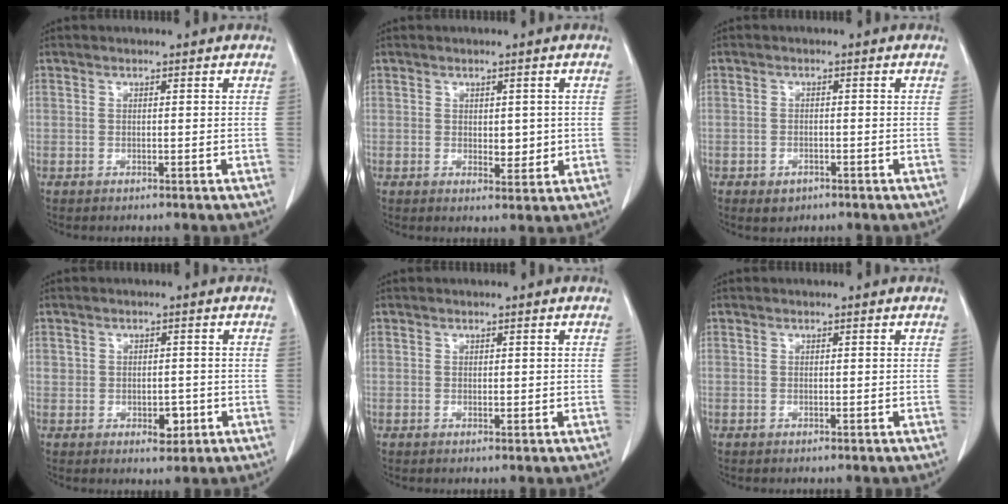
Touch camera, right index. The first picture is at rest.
{"total": 3.2, "force": [0.2, 1.7, 2.7], "torque": [-0.034, -0.007, 0.009]}
{"total": 2.0, "force": [-1.1, 1.5, 0.8], "torque": [-0.010, 0.002, -0.005]}
{"total": 3.2, "force": [-0.6, 2.2, 2.2], "torque": [-0.027, 0.004, -0.001]}
{"total": 0.9, "force": [0.1, 0.5, 0.7], "torque": [-0.010, -0.002, 0.004]}
{"total": 0.0}